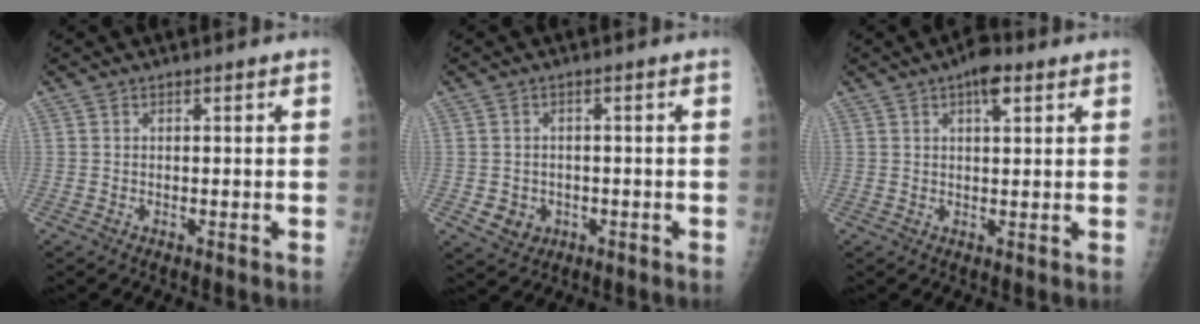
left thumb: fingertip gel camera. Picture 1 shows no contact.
{"total": 4.0, "force": [-1.2, 3.5, 1.4], "torque": [-0.006, 0.003, -0.006]}
{"total": 4.6, "force": [2.4, 1.9, 3.5], "torque": [-0.040, -0.004, 0.033]}